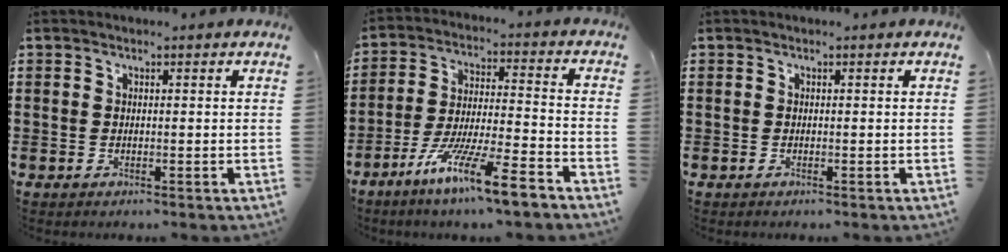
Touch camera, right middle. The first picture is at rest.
{"total": 10.9, "force": [-8.4, 0.4, 6.9], "torque": [-0.134, 0.002, -0.164]}
{"total": 0.0}